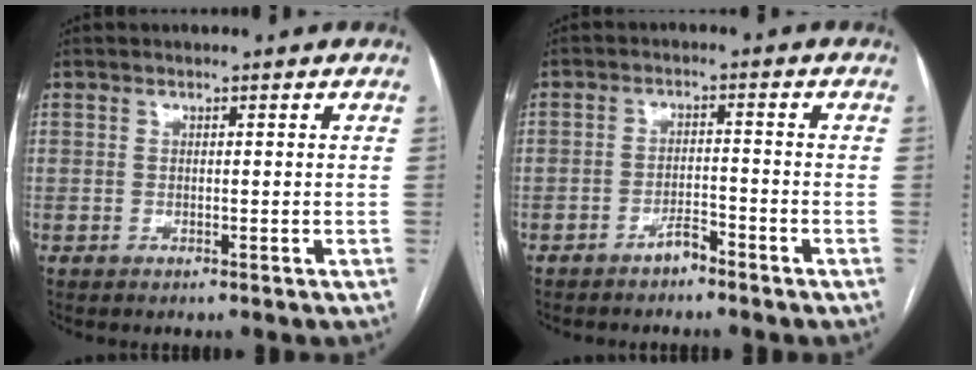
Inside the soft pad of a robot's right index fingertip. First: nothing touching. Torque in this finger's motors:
{"motor_torque": [0.20, -0.21, 0.11, 0.02]}